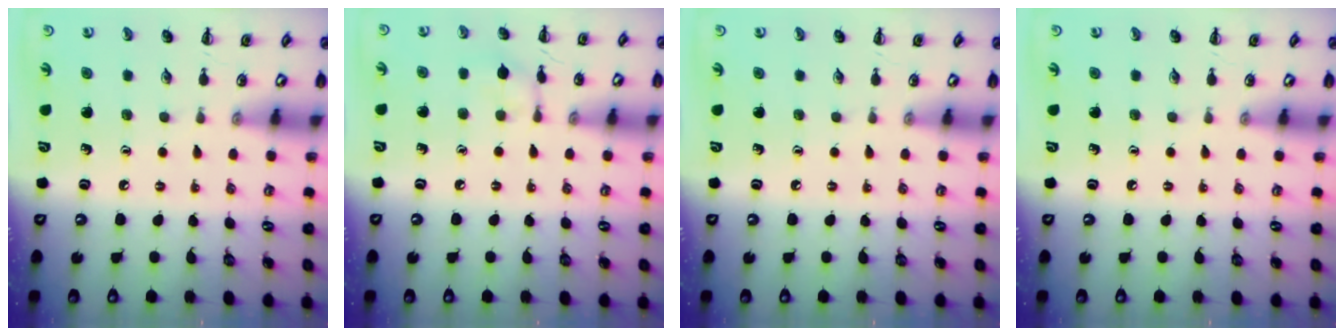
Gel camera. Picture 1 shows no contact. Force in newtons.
{"total": 7.7, "press": 7.4, "slide": 1.9}
{"total": 0.0}
{"total": 0.0}